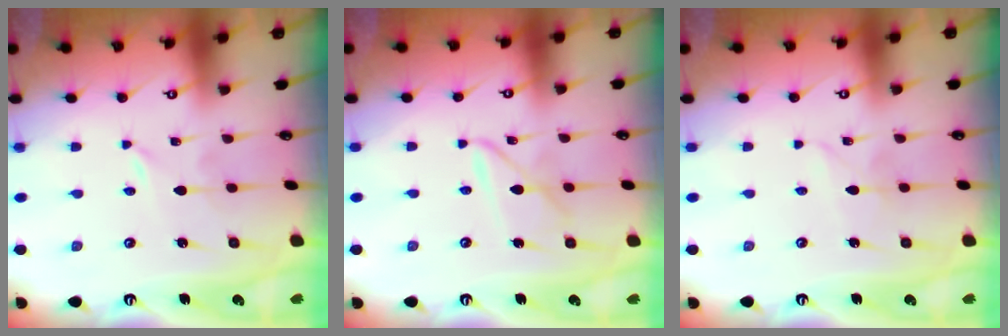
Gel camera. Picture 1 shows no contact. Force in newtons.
{"total": 6.6, "press": 6.6, "slide": 0.6}
{"total": 2.3, "press": 2.3, "slide": 0.2}